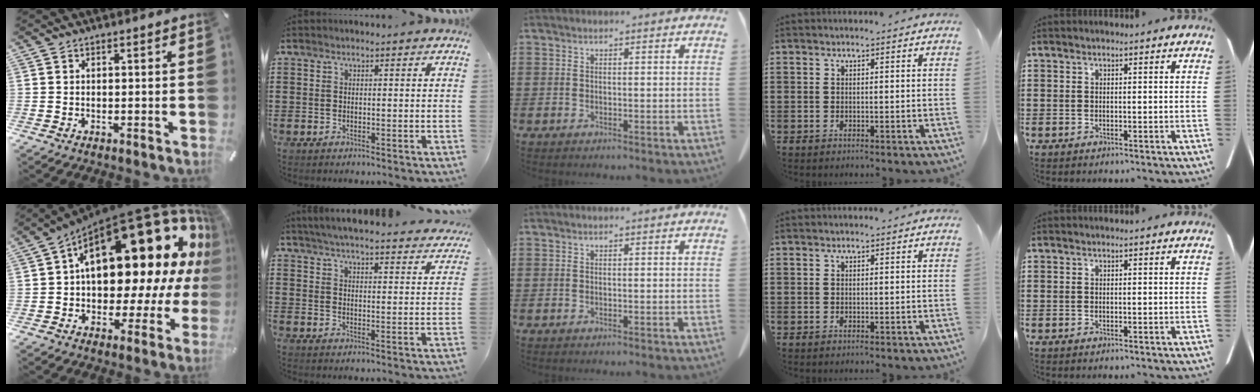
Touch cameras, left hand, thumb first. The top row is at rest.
{"thumb": {"total": 29.2, "force": [9.6, 14.3, 23.6], "torque": [-0.329, -0.098, 0.174]}, "index": {"total": 4.8, "force": [4.6, -0.4, 1.0], "torque": [-0.041, -0.028, 0.079]}}